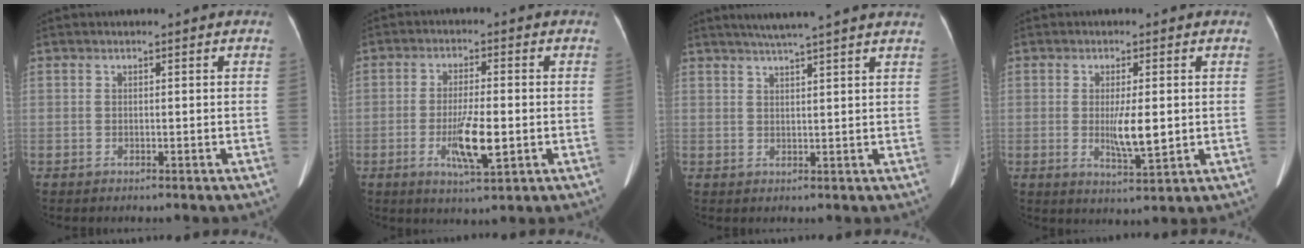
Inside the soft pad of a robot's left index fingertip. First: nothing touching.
{"total": 7.1, "force": [-1.9, 1.2, 6.8], "torque": [-0.129, -0.015, -0.031]}
{"total": 9.9, "force": [8.4, -0.8, 5.2], "torque": [-0.080, 0.026, 0.101]}
{"total": 5.5, "force": [-0.2, 1.0, 5.4], "torque": [-0.097, -0.013, 0.000]}